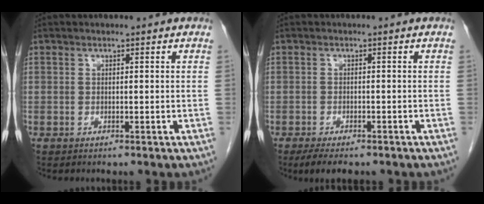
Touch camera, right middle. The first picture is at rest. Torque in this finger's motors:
{"motor_torque": [0.77, -0.61, 0.07, 0.02]}